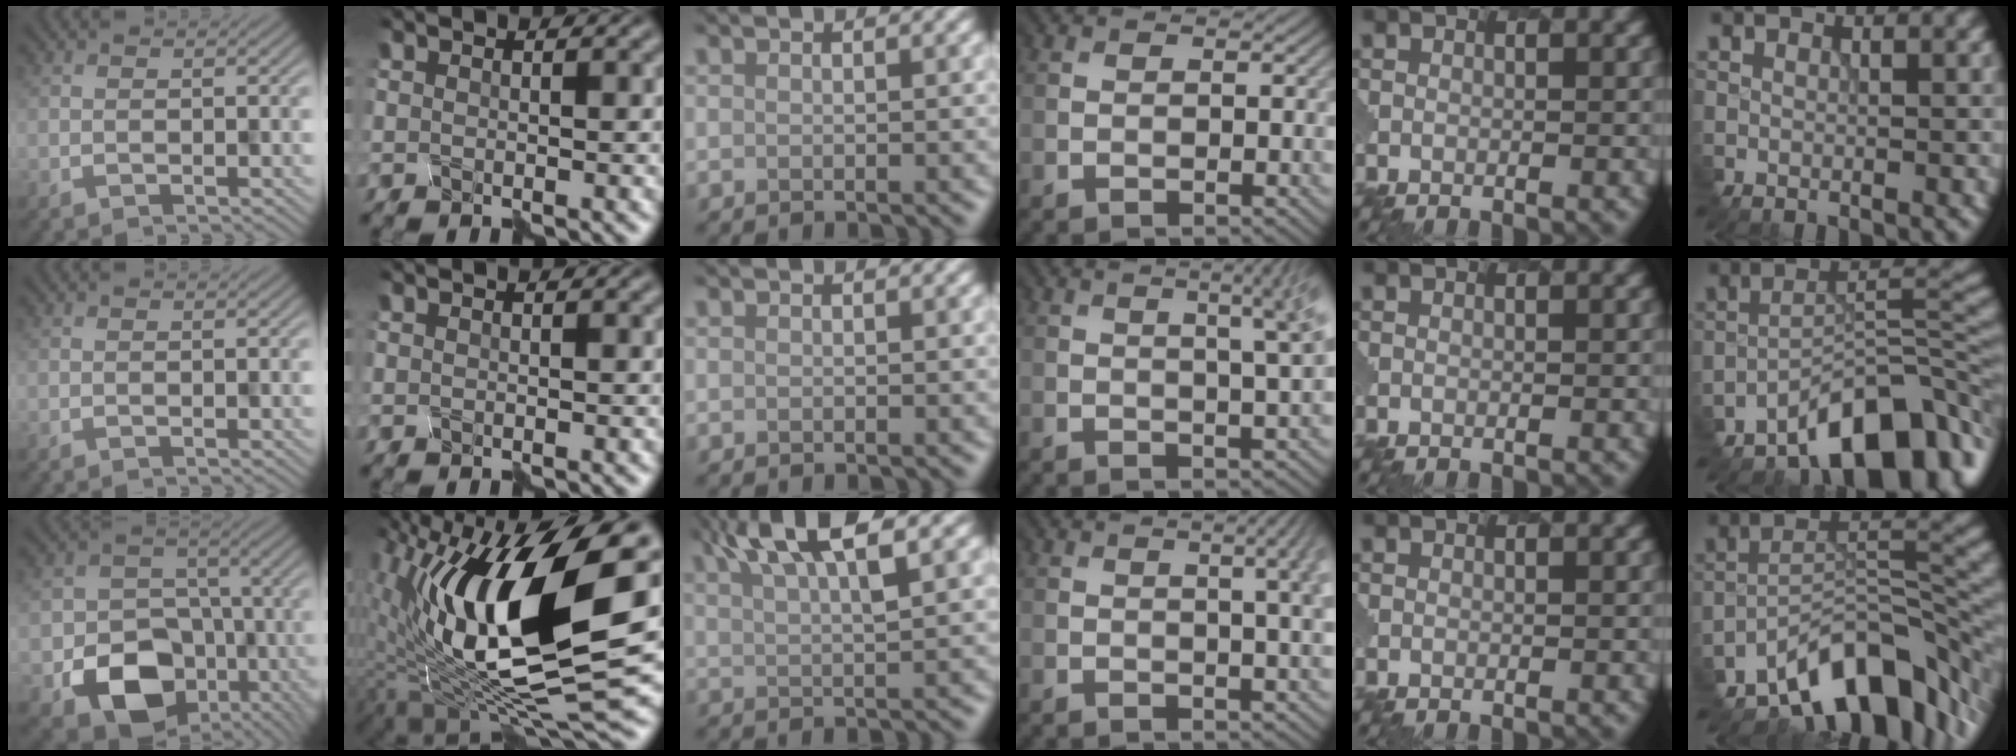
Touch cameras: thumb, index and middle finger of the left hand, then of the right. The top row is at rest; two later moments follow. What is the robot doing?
{"motion": "disassemble", "object": "spray bottle"}